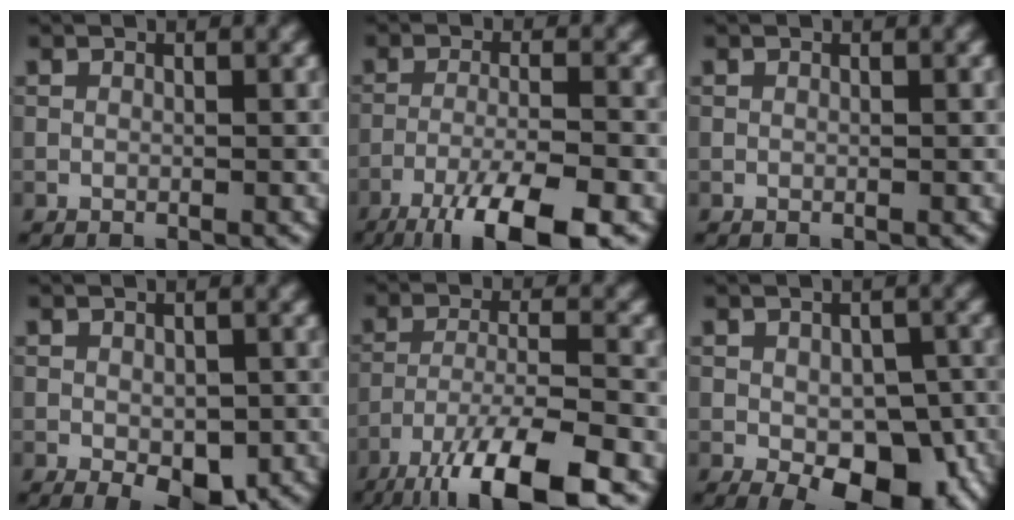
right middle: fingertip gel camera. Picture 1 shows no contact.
{"total": 8.6, "force": [-5.6, 1.7, 6.2], "torque": [-0.100, -0.003, -0.100]}
{"total": 0.0}
{"total": 4.5, "force": [-1.7, 2.2, 3.6], "torque": [-0.051, -0.009, -0.022]}
{"total": 11.3, "force": [-7.6, 2.9, 7.9], "torque": [-0.147, -0.011, -0.135]}
{"total": 8.9, "force": [-3.6, 4.7, 6.7], "torque": [-0.097, -0.019, -0.040]}